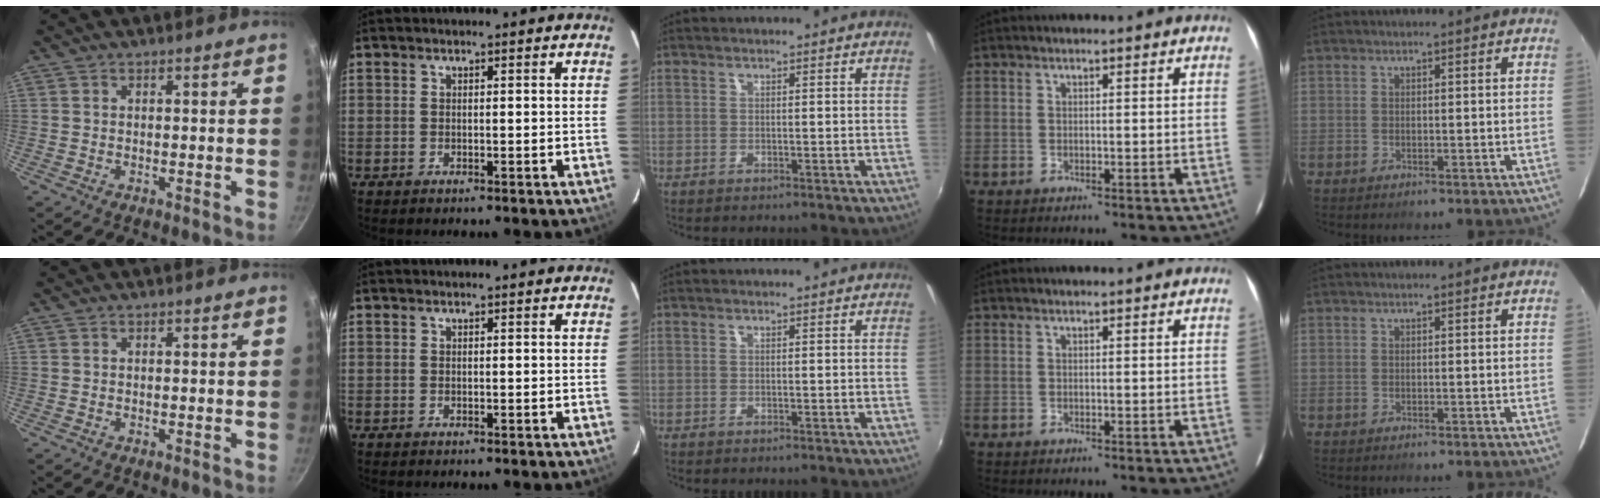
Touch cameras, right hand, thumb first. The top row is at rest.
{}